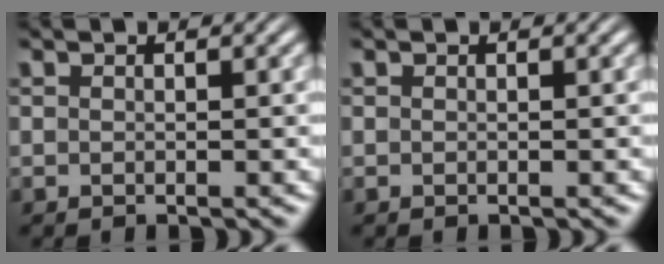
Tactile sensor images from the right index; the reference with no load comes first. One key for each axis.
{"total": 0.0}